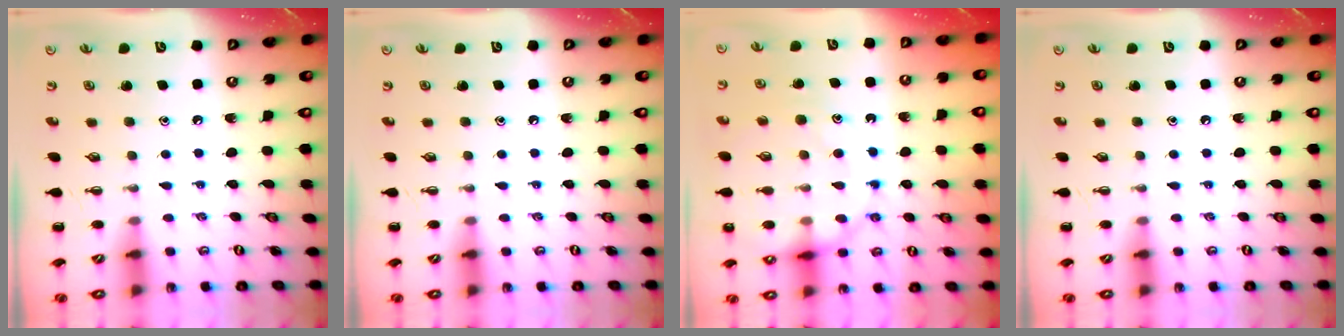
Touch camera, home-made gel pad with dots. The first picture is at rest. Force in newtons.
{"total": 0.0}
{"total": 15.7, "press": 15.6, "slide": 1.9}
{"total": 0.0}